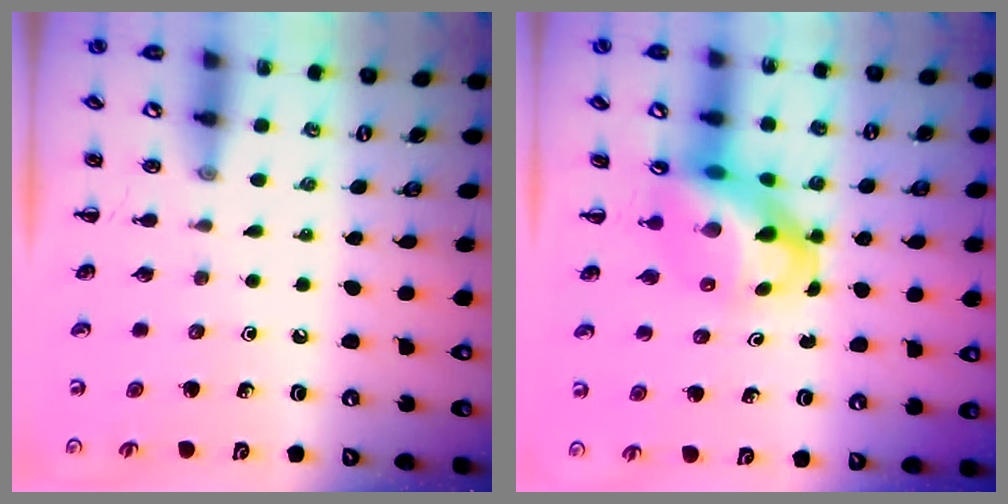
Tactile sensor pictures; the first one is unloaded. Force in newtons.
{"total": 10.5, "press": 10.0, "slide": 3.1}